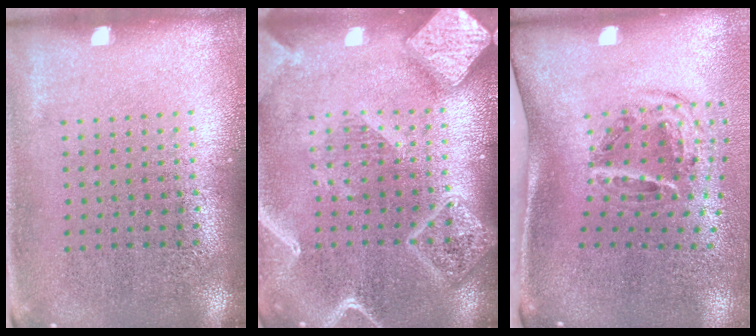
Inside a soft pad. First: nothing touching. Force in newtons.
{"total": 4.1, "press": 4.1, "slide": 0.5}
{"total": 2.1, "press": 1.2, "slide": 1.7}